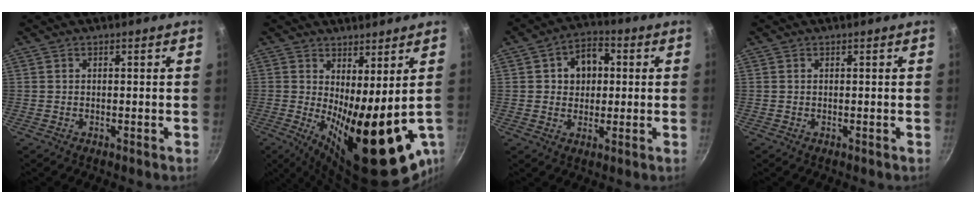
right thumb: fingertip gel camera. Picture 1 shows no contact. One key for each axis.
{"total": 18.4, "fx": -1.3, "fy": 6.0, "fz": 17.3, "tx": -0.226, "ty": -0.028, "tz": 0.001}
{"total": 8.3, "fx": 1.7, "fy": 6.4, "fz": 5.0, "tx": -0.038, "ty": 0.006, "tz": 0.018}
{"total": 0.0}